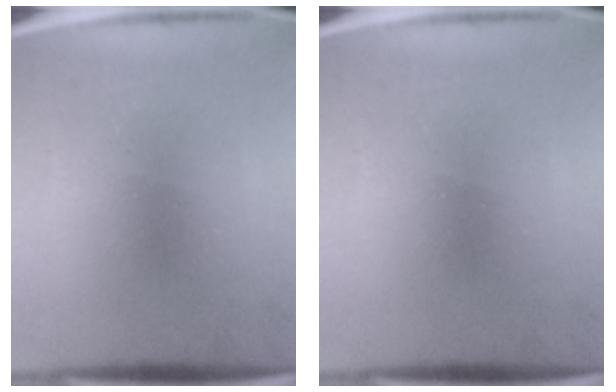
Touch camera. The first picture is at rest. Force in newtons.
{"total": 0.0}